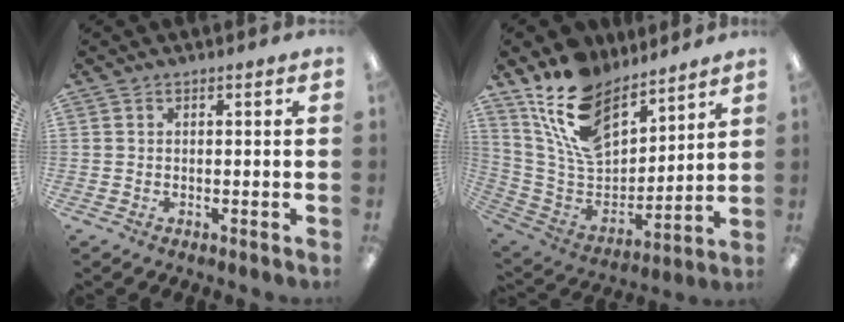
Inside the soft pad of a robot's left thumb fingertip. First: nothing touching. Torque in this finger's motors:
{"motor_torque": [0.82, 0.30, 1.50, -1.27, 0.46]}